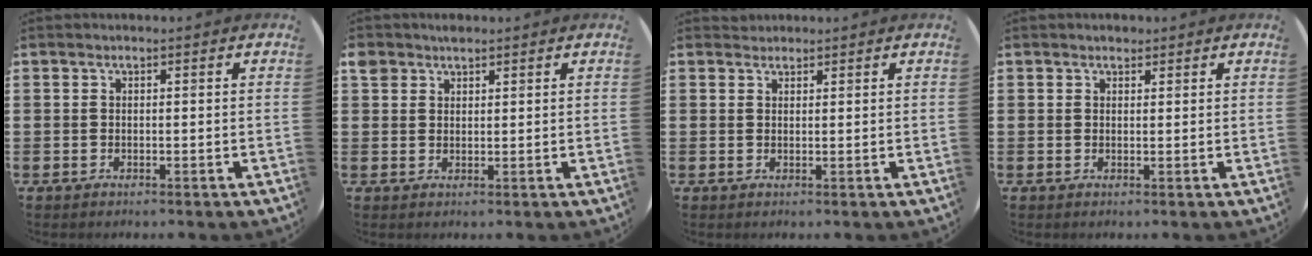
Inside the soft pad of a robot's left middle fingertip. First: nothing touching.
{"total": 2.1, "force": [1.7, 1.1, 0.2], "torque": [0.001, 0.001, 0.033]}
{"total": 1.1, "force": [1.0, 0.3, -0.1], "torque": [0.000, 0.002, 0.021]}
{"total": 1.0, "force": [0.9, 0.3, 0.1], "torque": [0.005, -0.001, 0.016]}